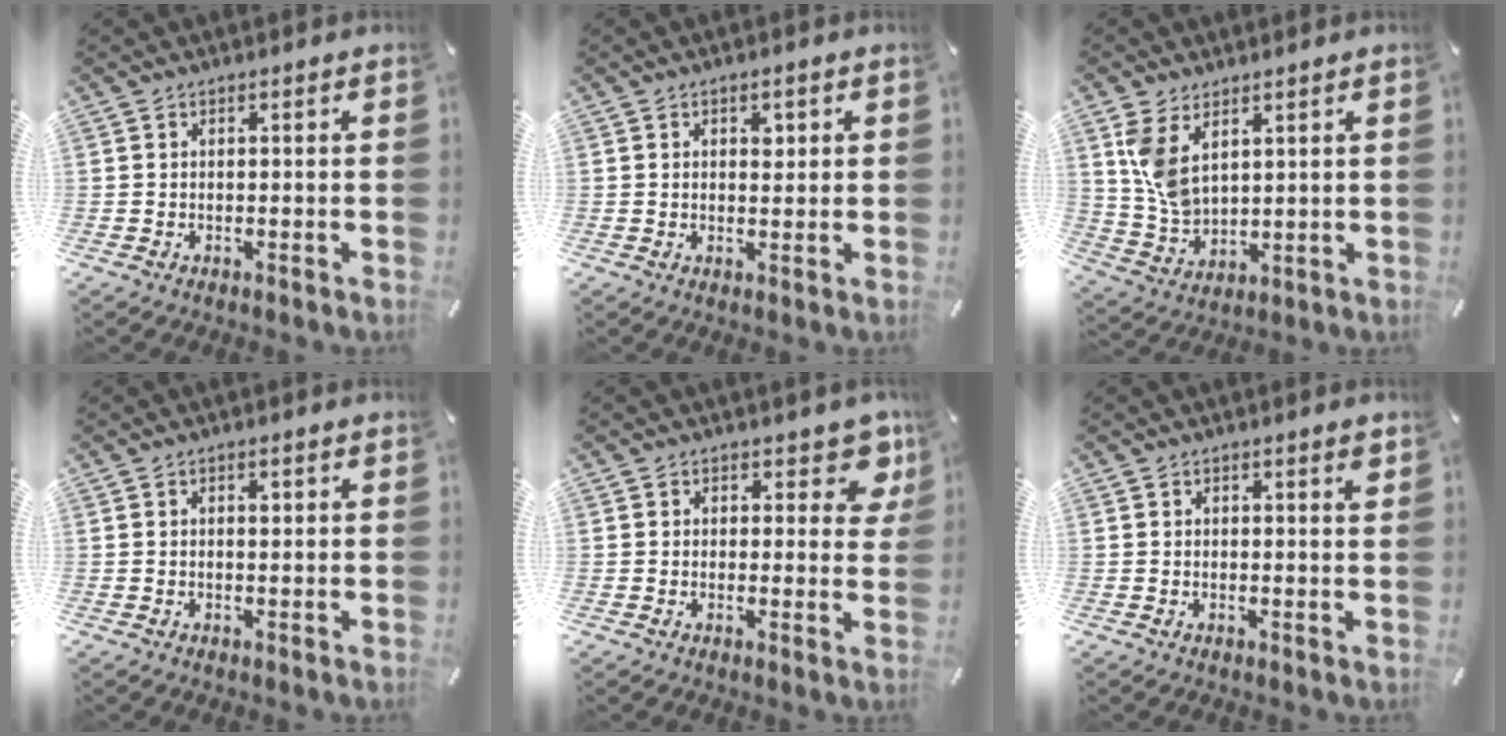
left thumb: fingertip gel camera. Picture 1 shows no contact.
{"total": 2.4, "force": [0.8, 1.7, 1.6], "torque": [-0.003, -0.008, 0.005]}
{"total": 7.7, "force": [3.9, 4.9, 4.5], "torque": [-0.111, -0.022, 0.072]}
{"total": 1.3, "force": [0.4, 0.7, 1.1], "torque": [-0.014, 0.001, 0.003]}
{"total": 6.8, "force": [3.7, 3.9, 4.1], "torque": [-0.025, -0.020, 0.057]}
{"total": 1.4, "force": [0.7, 0.5, 1.1], "torque": [-0.014, -0.001, 0.010]}